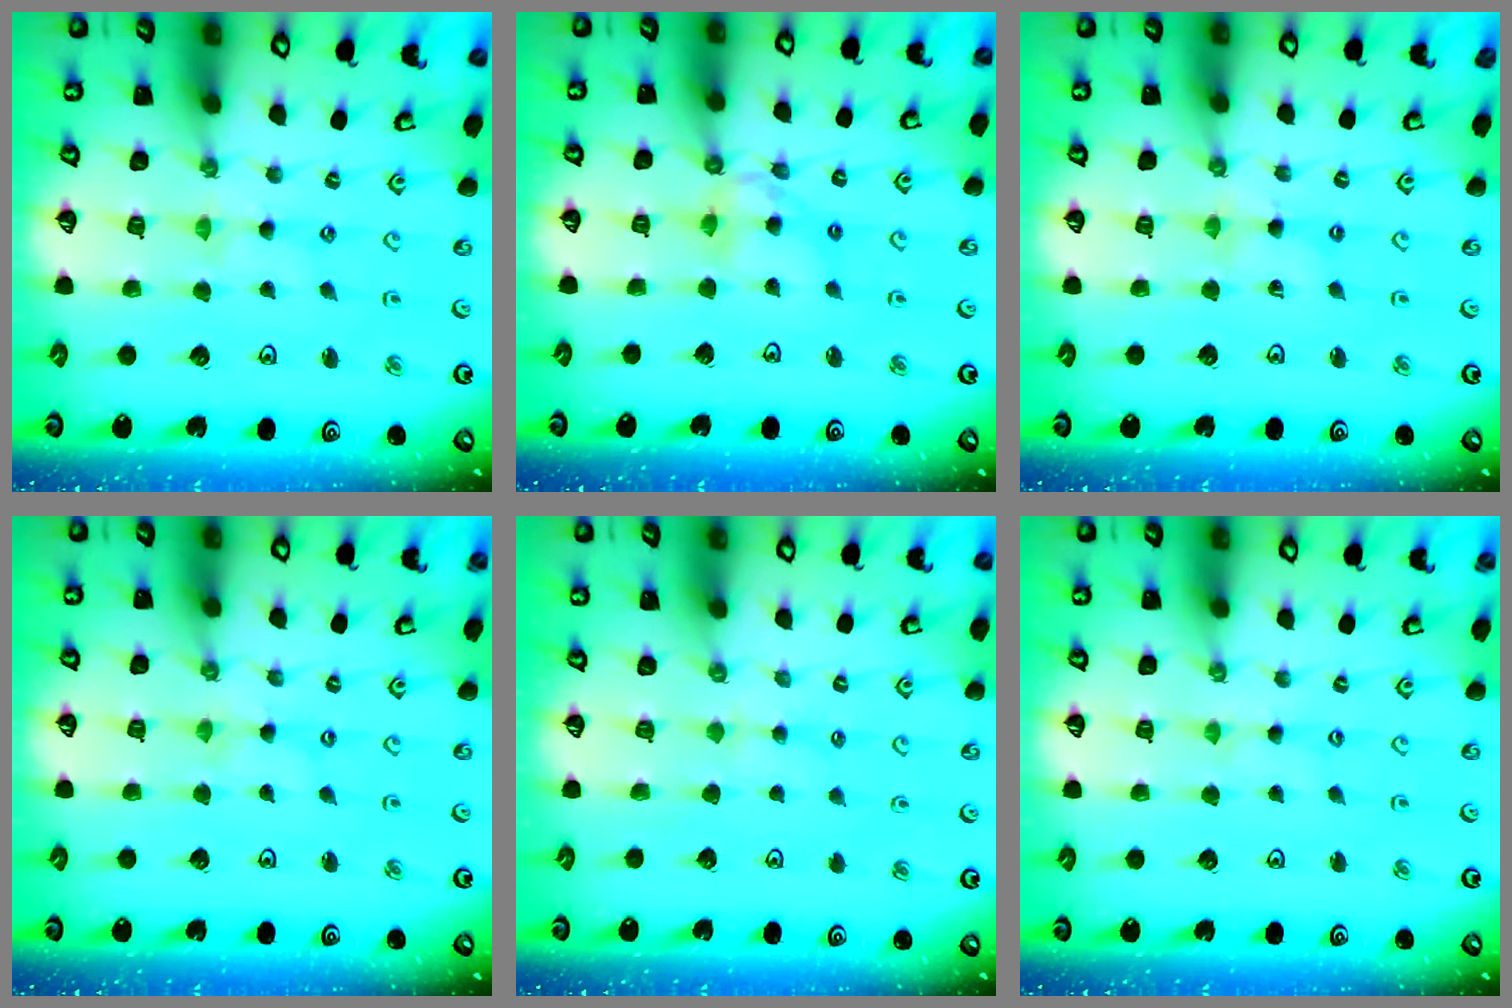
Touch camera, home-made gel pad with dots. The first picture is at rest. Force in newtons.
{"total": 8.9, "press": 8.8, "slide": 0.7}
{"total": 1.6, "press": 1.6, "slide": 0.3}
{"total": 0.0}
{"total": 1.8, "press": 1.8, "slide": 0.4}
{"total": 0.0}